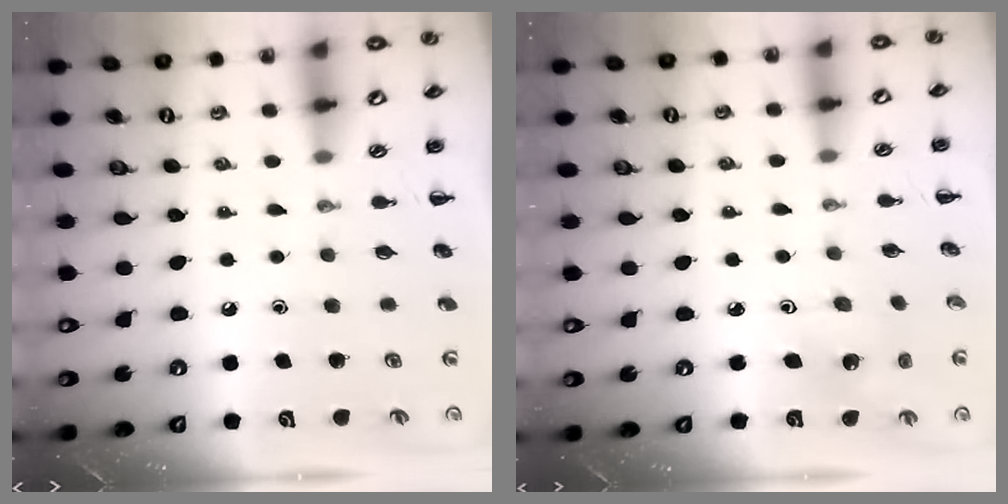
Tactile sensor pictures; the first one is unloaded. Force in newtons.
{"total": 3.0, "press": 2.8, "slide": 1.0}